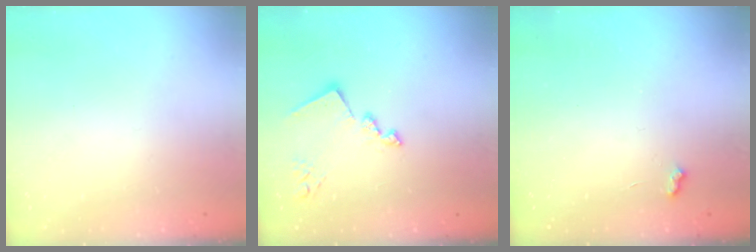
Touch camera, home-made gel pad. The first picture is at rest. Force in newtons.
{"total": 13.6, "press": 13.6, "slide": 1.0}
{"total": 2.8, "press": 2.7, "slide": 0.5}